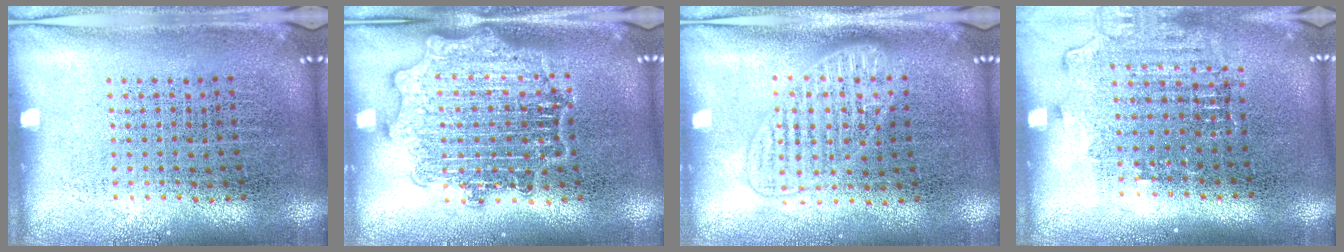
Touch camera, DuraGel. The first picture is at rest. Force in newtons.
{"total": 2.7, "press": 2.7, "slide": 0.4}
{"total": 1.4, "press": 1.3, "slide": 0.4}
{"total": 1.5, "press": 1.3, "slide": 0.7}